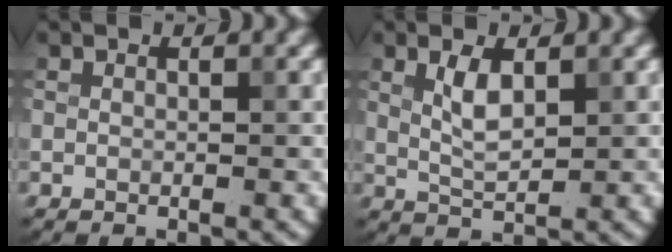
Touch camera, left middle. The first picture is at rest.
{"total": 2.6, "force": [1.0, 1.0, 2.2], "torque": [-0.046, 0.000, 0.021]}